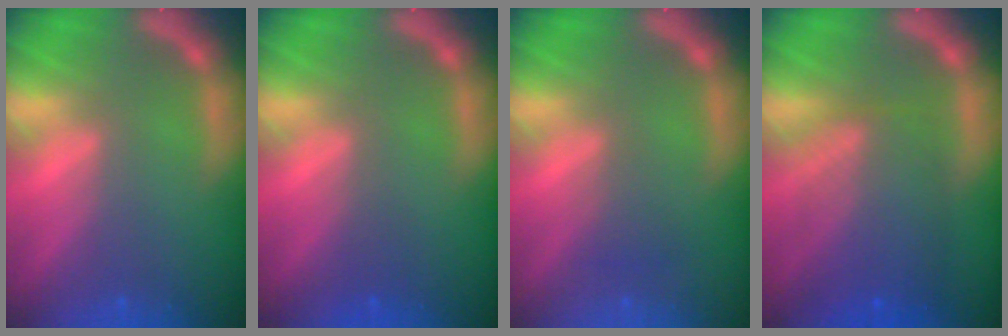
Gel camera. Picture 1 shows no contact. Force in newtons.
{"total": 1.0}
{"total": 1.5}
{"total": 7.1}